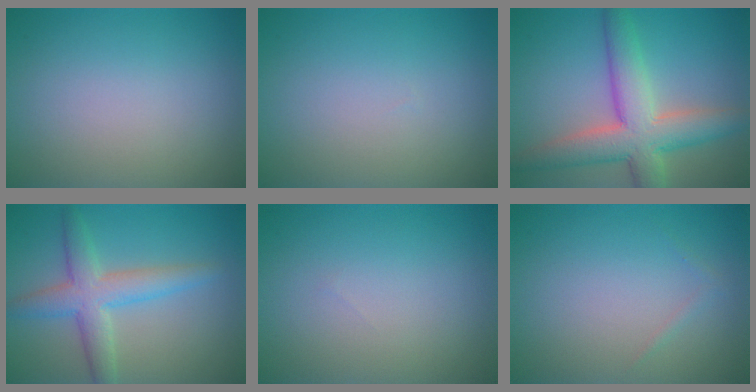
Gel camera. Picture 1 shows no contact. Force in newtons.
{"total": 0.0}
{"total": 7.4, "press": 7.4, "slide": 0.7}
{"total": 4.6, "press": 4.6, "slide": 0.1}
{"total": 0.0}
{"total": 0.5, "press": 0.5, "slide": 0.0}